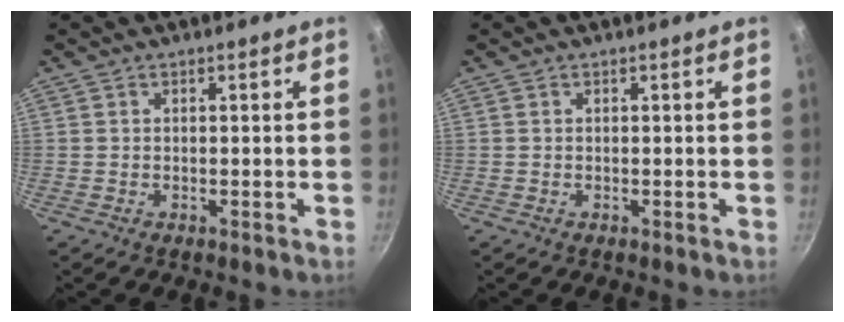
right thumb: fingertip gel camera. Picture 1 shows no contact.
{"total": 0.0}